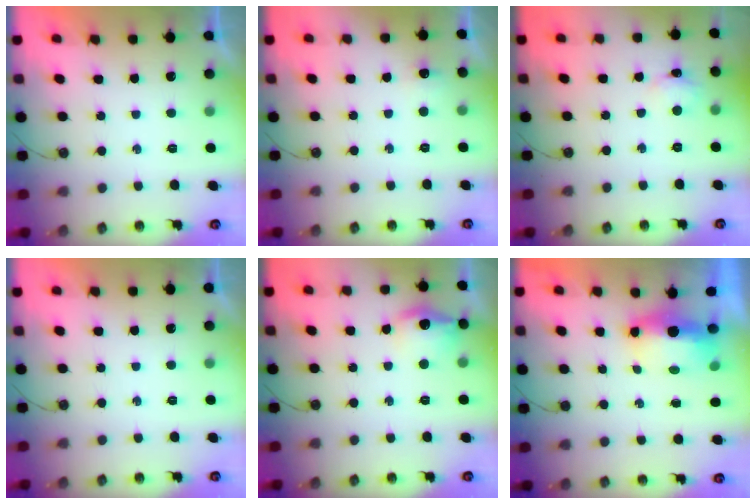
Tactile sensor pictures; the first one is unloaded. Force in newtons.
{"total": 5.0, "press": 5.0, "slide": 0.6}
{"total": 5.3, "press": 5.3, "slide": 0.8}
{"total": 0.0}
{"total": 12.1, "press": 12.0, "slide": 0.9}
{"total": 7.0, "press": 7.0, "slide": 0.3}